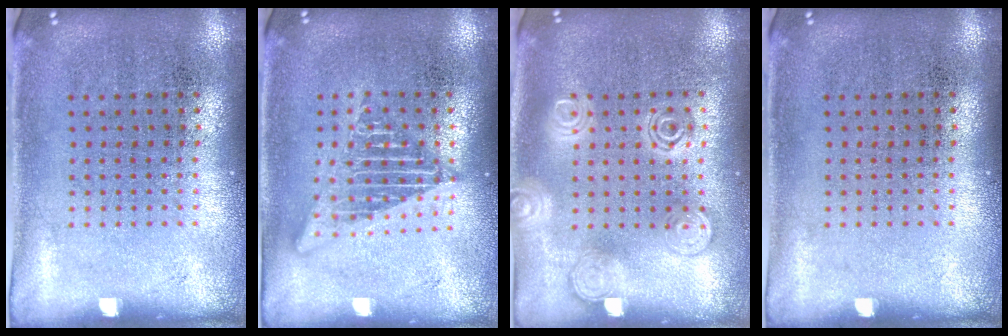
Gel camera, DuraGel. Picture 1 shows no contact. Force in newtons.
{"total": 2.5, "press": 2.5, "slide": 0.2}
{"total": 2.7, "press": 2.7, "slide": 0.4}
{"total": 0.0}